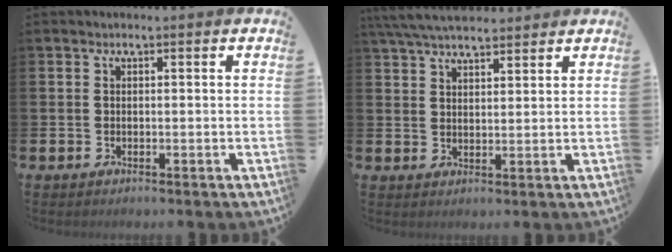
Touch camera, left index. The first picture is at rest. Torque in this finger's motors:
{"motor_torque": [1.02, -1.12, 0.72, 0.21]}